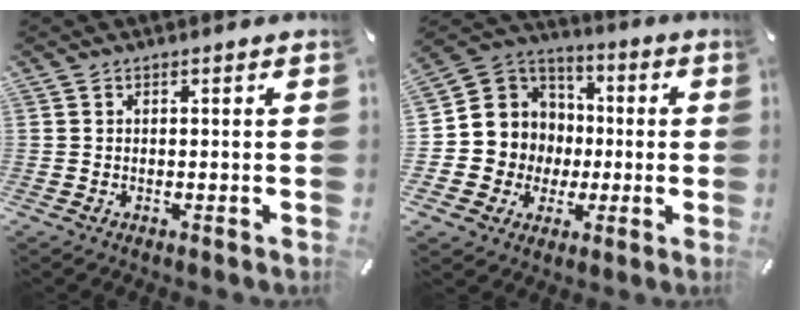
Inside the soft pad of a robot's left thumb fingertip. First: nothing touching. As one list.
[{"total": 11.7, "force": [-0.9, 11.7, 0.3], "torque": [-0.010, -0.010, 0.000]}]